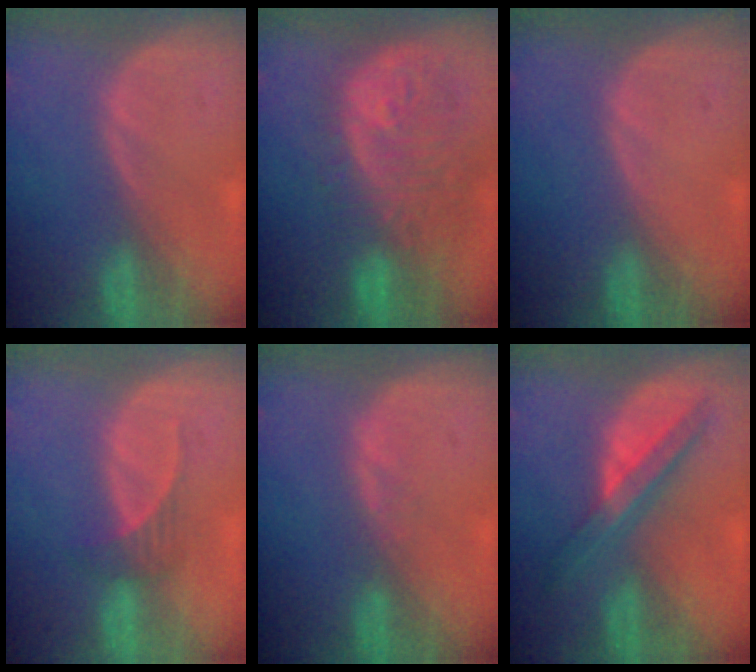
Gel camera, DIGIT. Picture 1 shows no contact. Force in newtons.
{"total": 12.1, "press": 10.8, "slide": 5.5}
{"total": 0.0}
{"total": 2.5, "press": 2.3, "slide": 0.9}
{"total": 1.0, "press": 1.0, "slide": 0.2}
{"total": 7.2, "press": 6.1, "slide": 3.8}